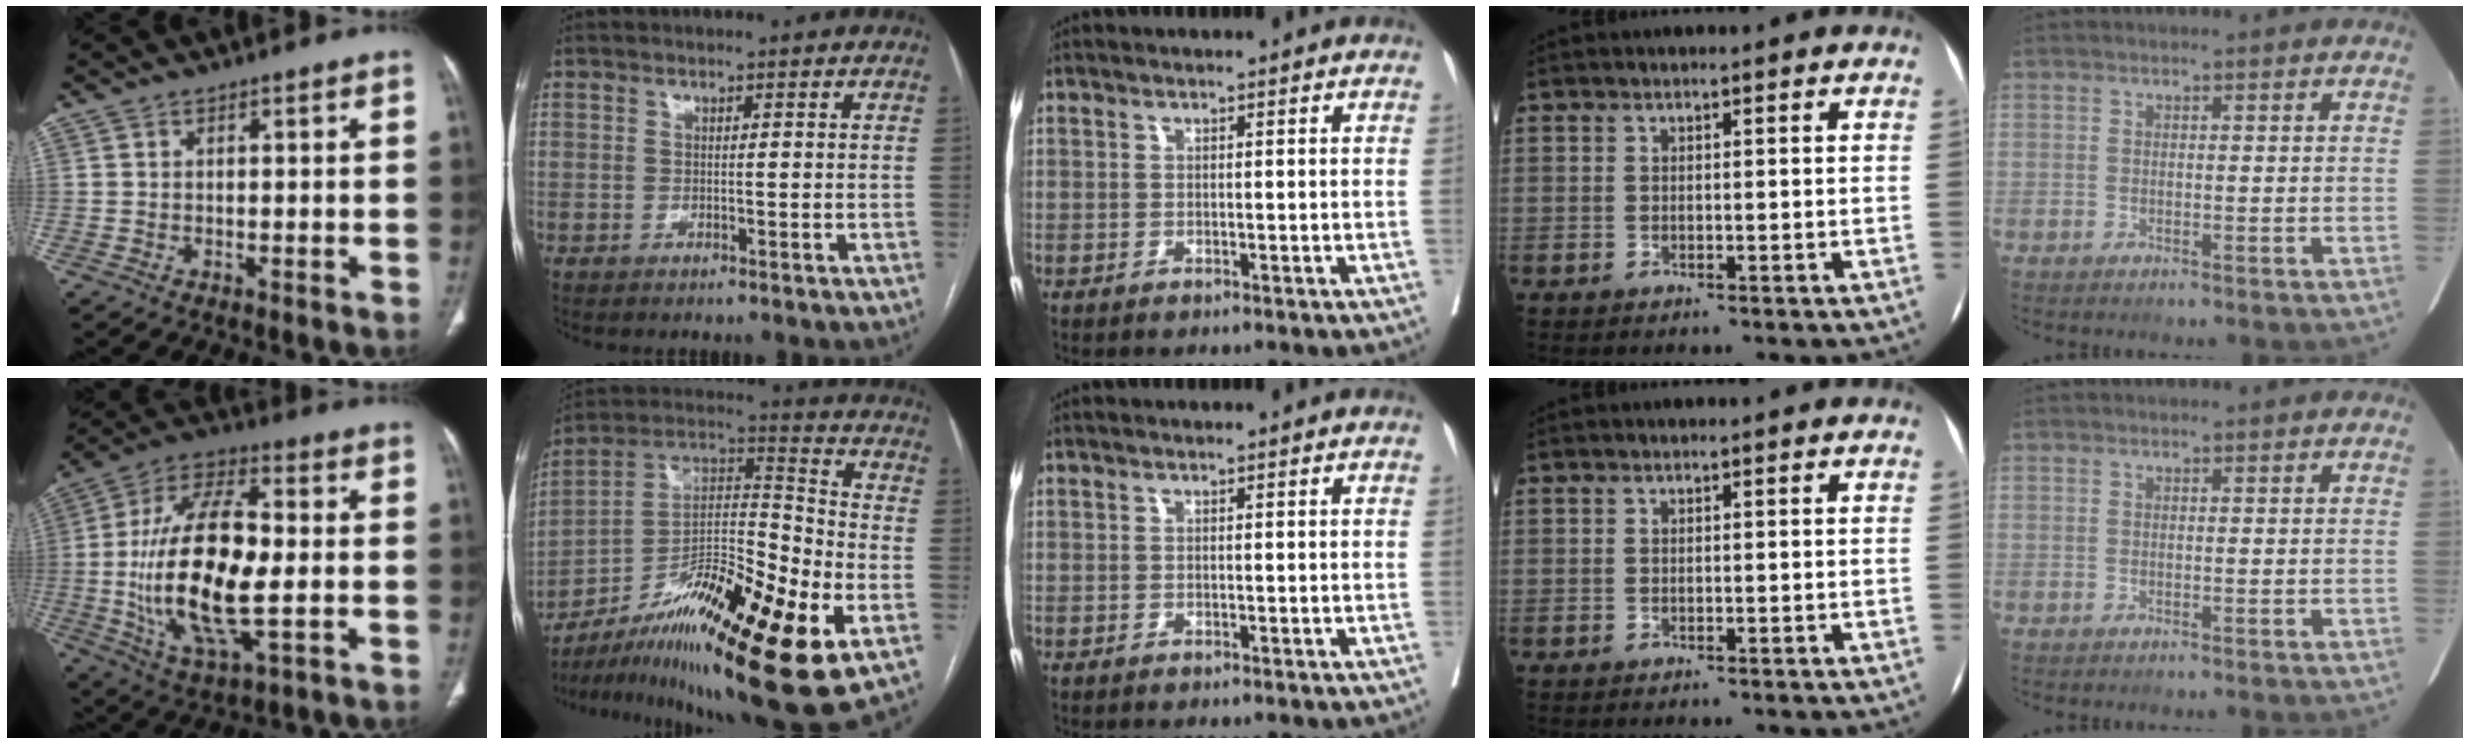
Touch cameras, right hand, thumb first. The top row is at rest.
{"thumb": {"total": 23.0, "force": [-2.2, 9.5, 20.9], "torque": [-0.410, 0.011, -0.035]}, "index": {"total": 25.5, "force": [-12.5, 3.8, 21.9], "torque": [-0.333, -0.002, -0.201]}}